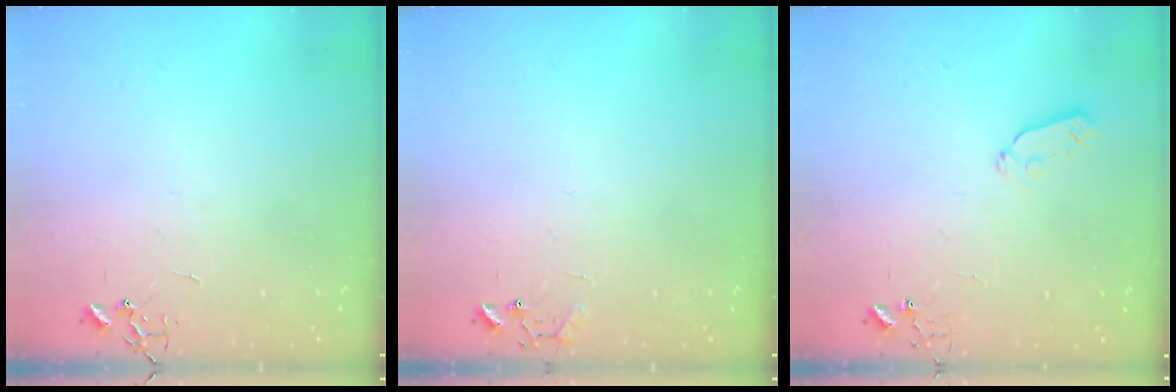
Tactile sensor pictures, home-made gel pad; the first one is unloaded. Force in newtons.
{"total": 7.4, "press": 7.4, "slide": 0.6}
{"total": 3.9, "press": 3.8, "slide": 0.6}